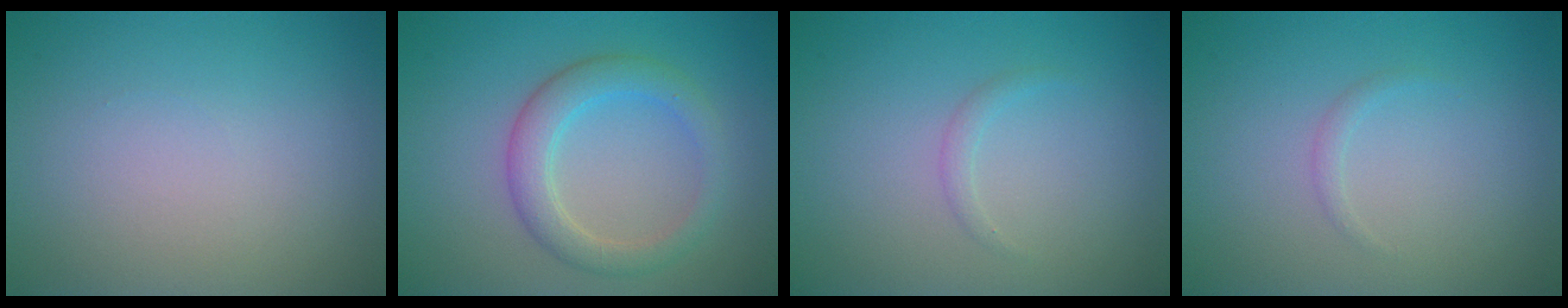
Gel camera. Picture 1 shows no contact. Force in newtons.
{"total": 3.6, "press": 3.5, "slide": 0.2}
{"total": 0.8, "press": 0.8, "slide": 0.1}
{"total": 0.7, "press": 0.7, "slide": 0.0}